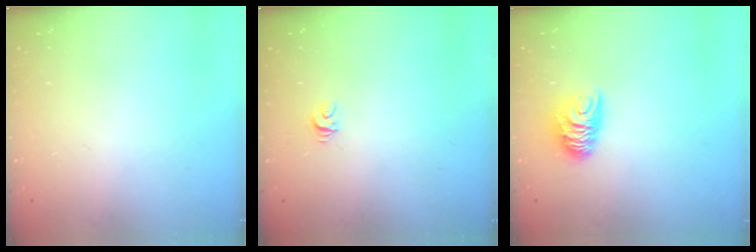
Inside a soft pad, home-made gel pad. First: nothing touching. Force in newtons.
{"total": 4.5, "press": 4.5, "slide": 0.4}
{"total": 7.9, "press": 7.8, "slide": 0.6}